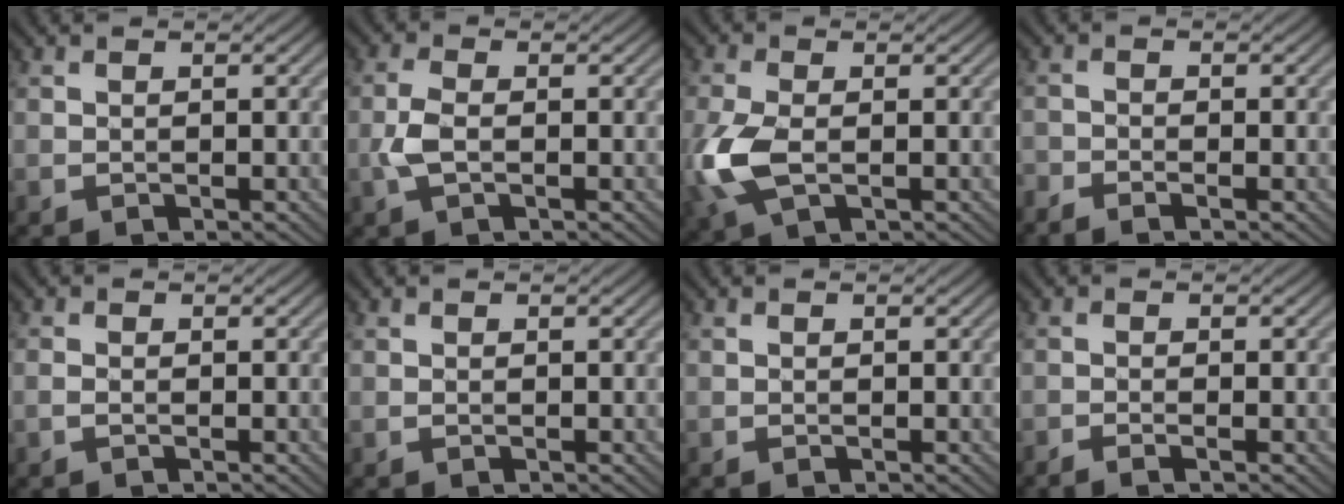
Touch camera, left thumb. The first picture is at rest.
{"total": 3.0, "force": [-0.7, 1.3, 2.6], "torque": [-0.069, 0.001, -0.020]}
{"total": 6.6, "force": [-1.2, 3.6, 5.5], "torque": [-0.150, -0.005, -0.025]}
{"total": 1.9, "force": [-1.7, 0.2, 0.9], "torque": [-0.022, -0.007, -0.041]}
{"total": 0.6, "force": [-0.4, 0.2, 0.4], "torque": [-0.013, 0.001, -0.011]}
{"total": 0.0}
{"total": 0.0}
{"total": 1.5, "force": [-1.0, 0.1, 1.1], "torque": [-0.018, 0.003, -0.025]}